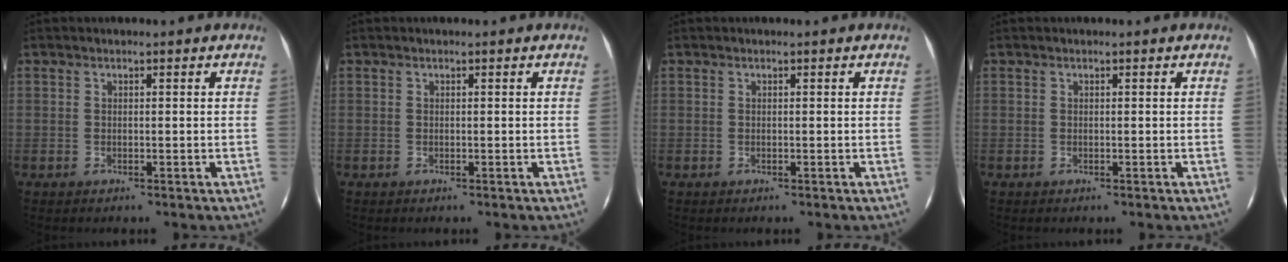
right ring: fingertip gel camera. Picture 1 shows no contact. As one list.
[{"total": 0.0}, {"total": 0.0}, {"total": 0.0}]